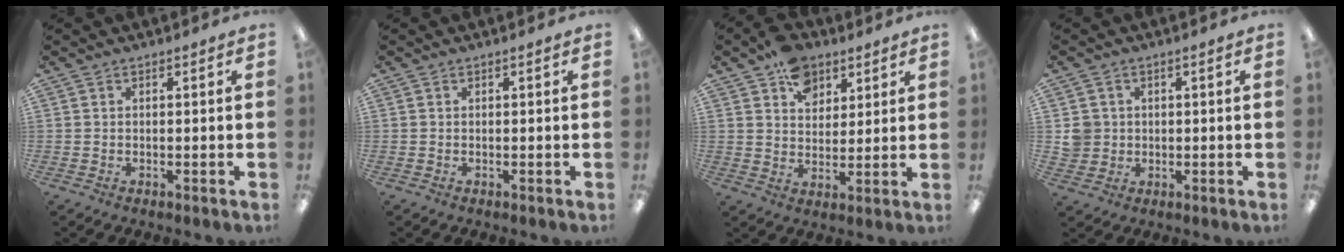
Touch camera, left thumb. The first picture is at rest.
{"total": 0.0}
{"total": 9.7, "force": [5.9, 6.6, 3.8], "torque": [-0.051, -0.027, 0.108]}
{"total": 4.2, "force": [0.5, 4.1, 0.7], "torque": [-0.015, 0.007, 0.009]}